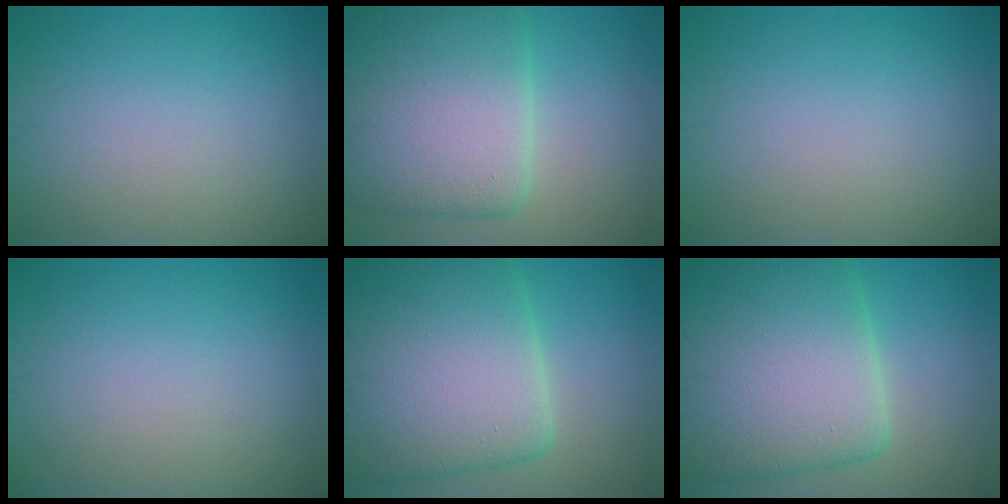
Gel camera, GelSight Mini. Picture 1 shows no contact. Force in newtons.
{"total": 10.9, "press": 10.9, "slide": 0.3}
{"total": 0.0}
{"total": 0.0}
{"total": 12.6, "press": 12.6, "slide": 0.9}
{"total": 12.6, "press": 12.6, "slide": 0.9}